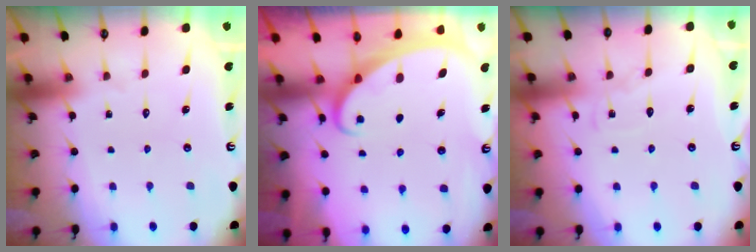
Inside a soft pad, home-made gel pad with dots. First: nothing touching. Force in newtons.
{"total": 2.0, "press": 2.0, "slide": 0.0}
{"total": 4.4, "press": 4.3, "slide": 0.3}